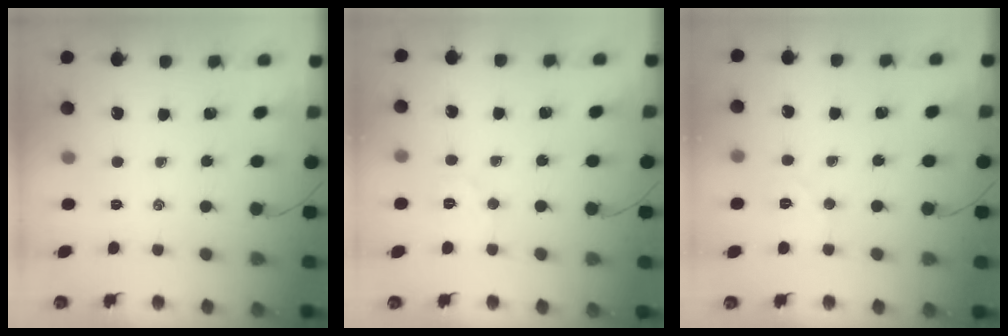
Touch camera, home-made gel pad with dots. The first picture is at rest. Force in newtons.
{"total": 5.7, "press": 5.6, "slide": 1.1}
{"total": 5.4, "press": 5.3, "slide": 1.1}